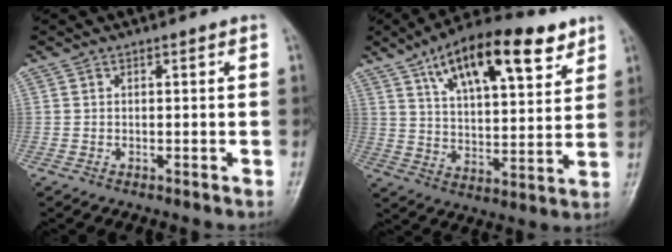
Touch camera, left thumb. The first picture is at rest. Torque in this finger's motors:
{"motor_torque": [1.61, 1.65, 1.59, -1.18, 0.17]}